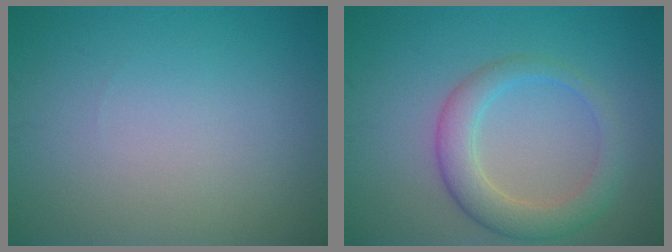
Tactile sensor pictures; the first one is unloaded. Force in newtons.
{"total": 4.2, "press": 4.2, "slide": 0.2}